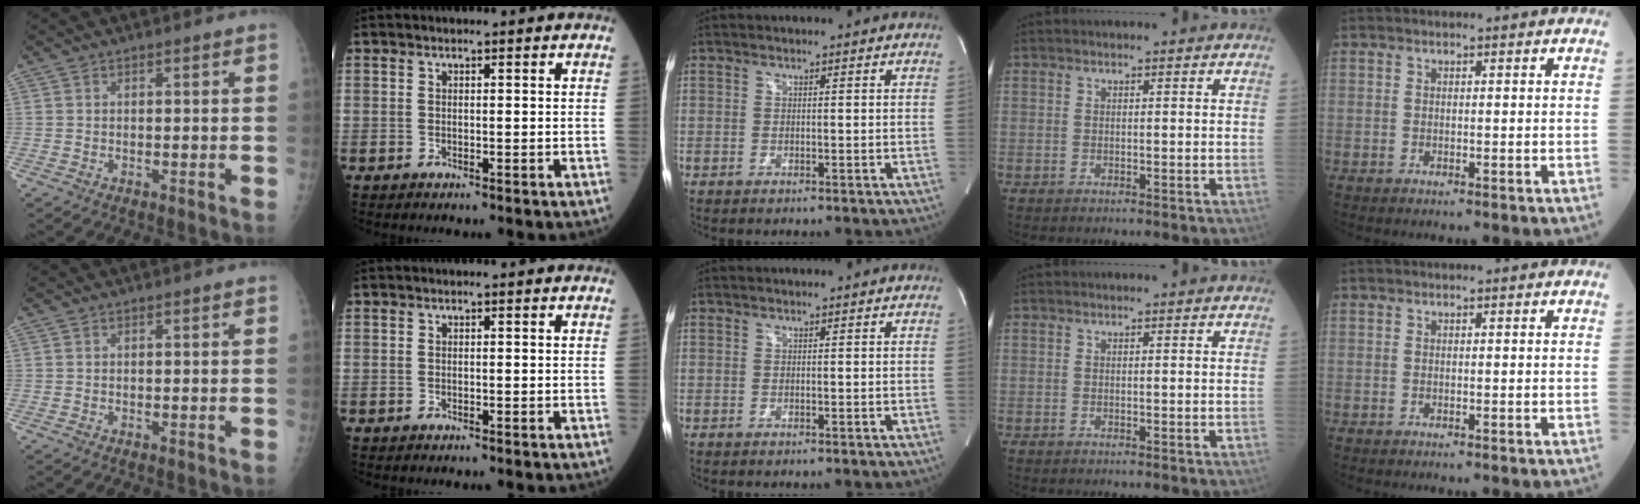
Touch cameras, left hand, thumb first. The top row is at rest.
{}